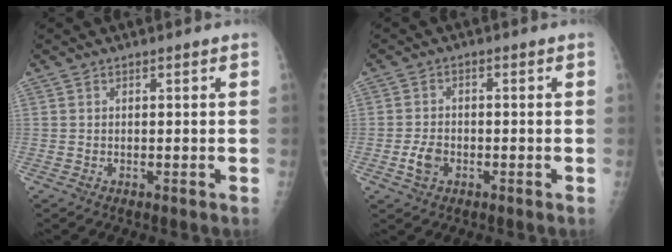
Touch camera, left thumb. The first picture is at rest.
{"total": 3.8, "force": [-1.4, 2.6, 2.4], "torque": [-0.043, 0.008, -0.025]}